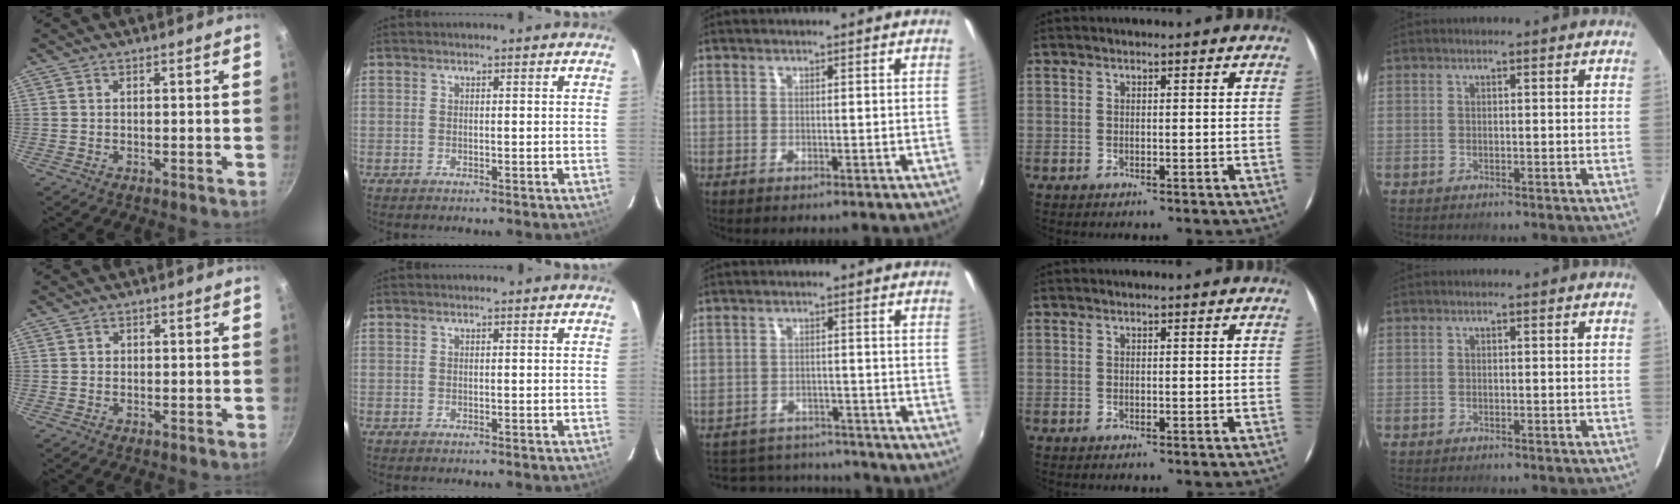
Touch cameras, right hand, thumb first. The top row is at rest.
{"thumb": {"total": 0.6, "force": [0.1, 0.6, 0.1], "torque": [0.003, 0.002, 0.000]}, "middle": {"total": 11.1, "force": [-9.9, 4.3, 2.3], "torque": [-0.062, 0.023, -0.136]}}